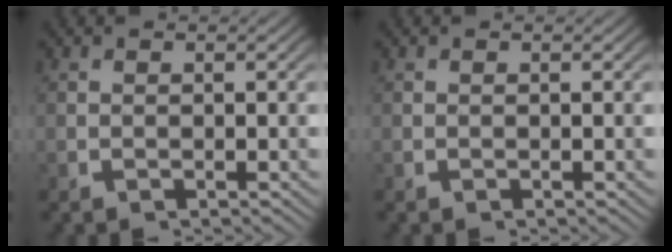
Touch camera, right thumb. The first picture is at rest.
{"total": 0.0}